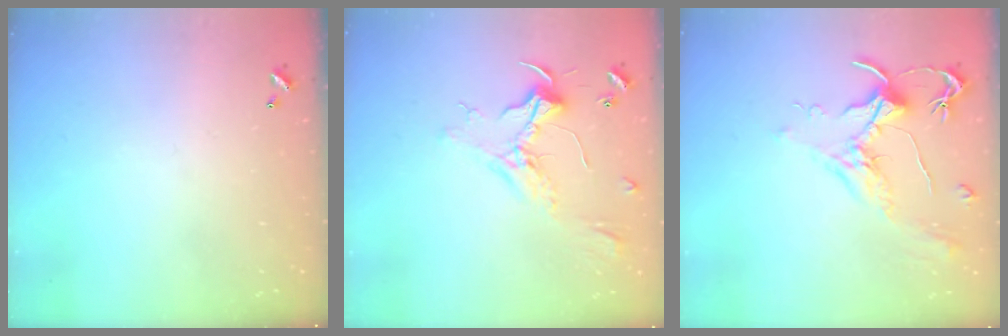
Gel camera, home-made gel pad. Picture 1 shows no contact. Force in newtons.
{"total": 2.3, "press": 2.2, "slide": 0.8}
{"total": 1.8, "press": 1.7, "slide": 0.8}